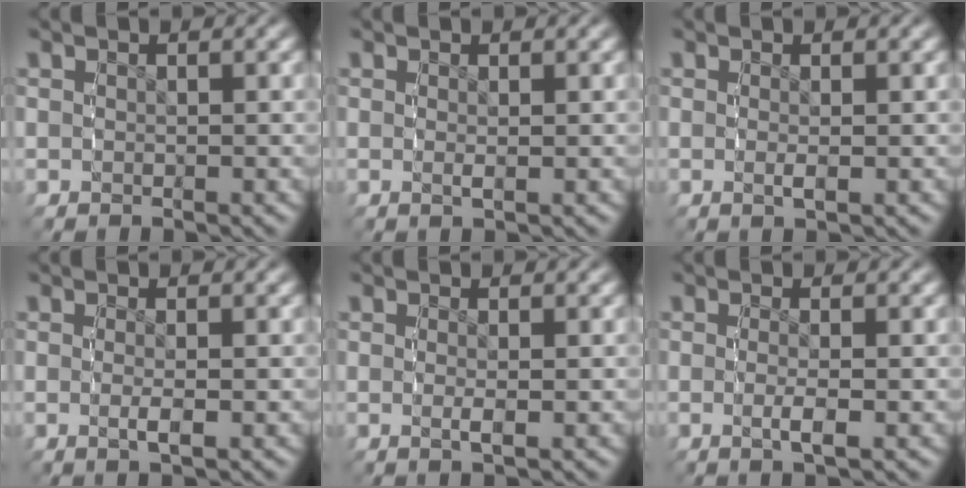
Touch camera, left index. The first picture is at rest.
{"total": 0.7, "force": [0.1, -0.3, 0.6], "torque": [-0.015, -0.005, 0.002]}
{"total": 1.0, "force": [-0.2, -0.2, 1.0], "torque": [-0.022, -0.007, 0.000]}
{"total": 1.6, "force": [-0.6, -0.1, 1.5], "torque": [-0.035, -0.011, -0.005]}
{"total": 1.3, "force": [-0.3, -0.2, 1.2], "torque": [-0.027, -0.010, -0.001]}
{"total": 2.0, "force": [-0.7, 0.0, 1.9], "torque": [-0.044, -0.013, -0.008]}